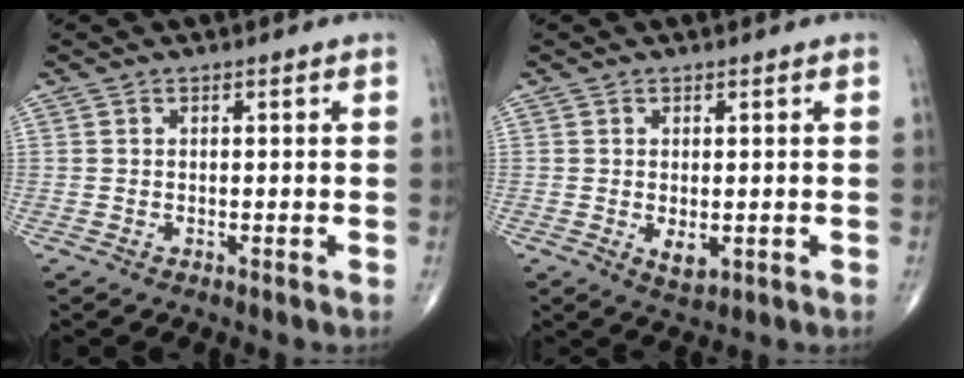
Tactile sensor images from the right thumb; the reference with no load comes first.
{"total": 2.9, "force": [-0.4, 1.6, 2.4], "torque": [-0.030, -0.006, 0.003]}